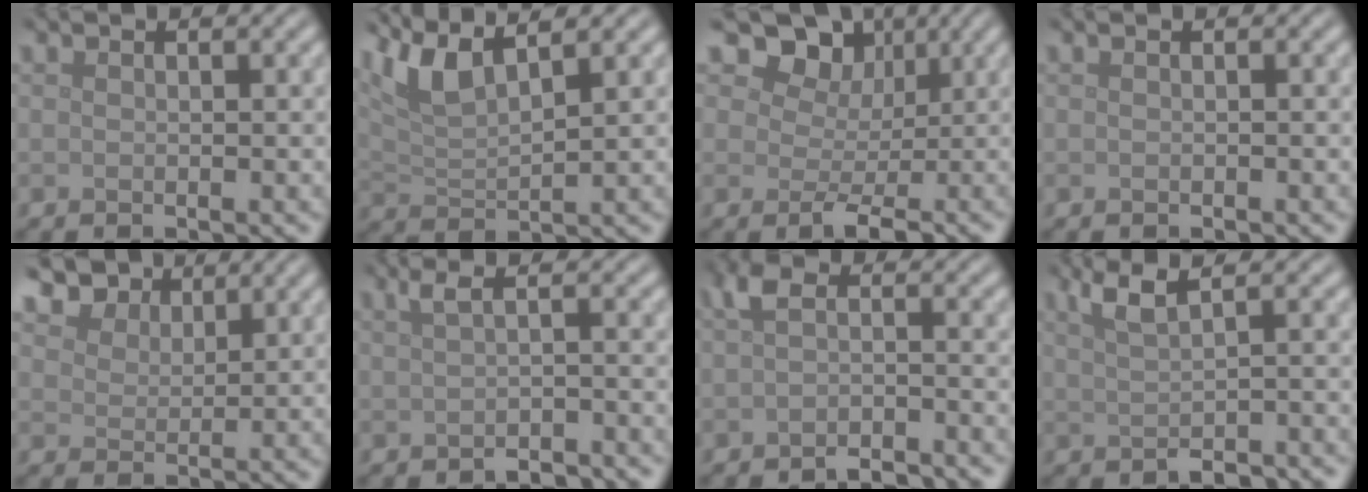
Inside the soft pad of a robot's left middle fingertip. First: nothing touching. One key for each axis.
{"total": 5.2, "fx": 3.8, "fy": 1.3, "fz": 3.3, "tx": -0.071, "ty": 0.014, "tz": 0.072}
{"total": 5.8, "fx": 2.2, "fy": 4.2, "fz": 3.3, "tx": -0.033, "ty": -0.008, "tz": 0.020}
{"total": 0.0}
{"total": 5.3, "fx": 4.3, "fy": 2.6, "fz": 1.8, "tx": -0.055, "ty": -0.008, "tz": 0.084}
{"total": 2.0, "fx": -0.6, "fy": 0.6, "fz": 1.8, "tx": -0.032, "ty": -0.003, "tz": -0.010}
{"total": 3.1, "fx": -1.8, "fy": 1.3, "fz": 2.1, "tx": -0.033, "ty": -0.004, "tz": -0.038}
{"total": 3.0, "fx": 0.6, "fy": 1.2, "fz": 2.7, "tx": -0.045, "ty": 0.000, "tz": 0.012}